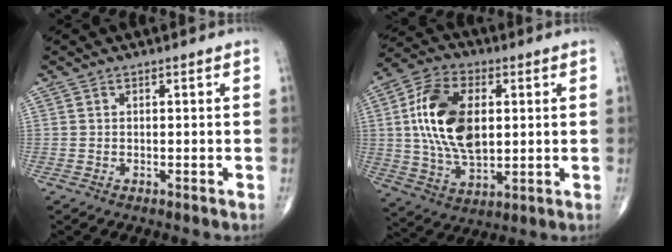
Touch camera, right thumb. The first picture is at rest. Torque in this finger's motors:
{"motor_torque": [1.99, 3.02, 1.57, 0.05, 0.21]}